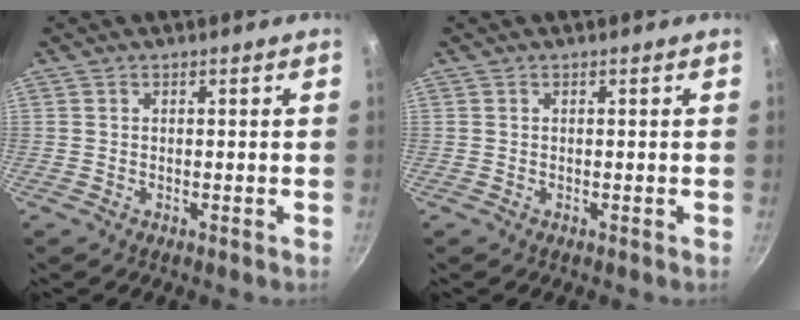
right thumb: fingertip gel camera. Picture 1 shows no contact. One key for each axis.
{"total": 0.0}